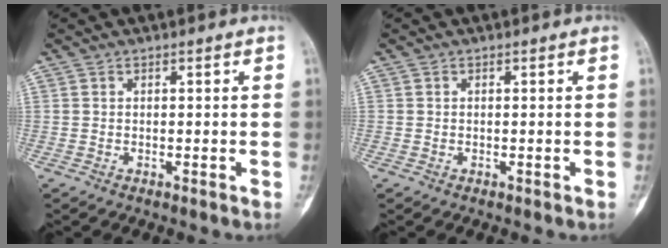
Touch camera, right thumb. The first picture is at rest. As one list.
[{"total": 0.0}]